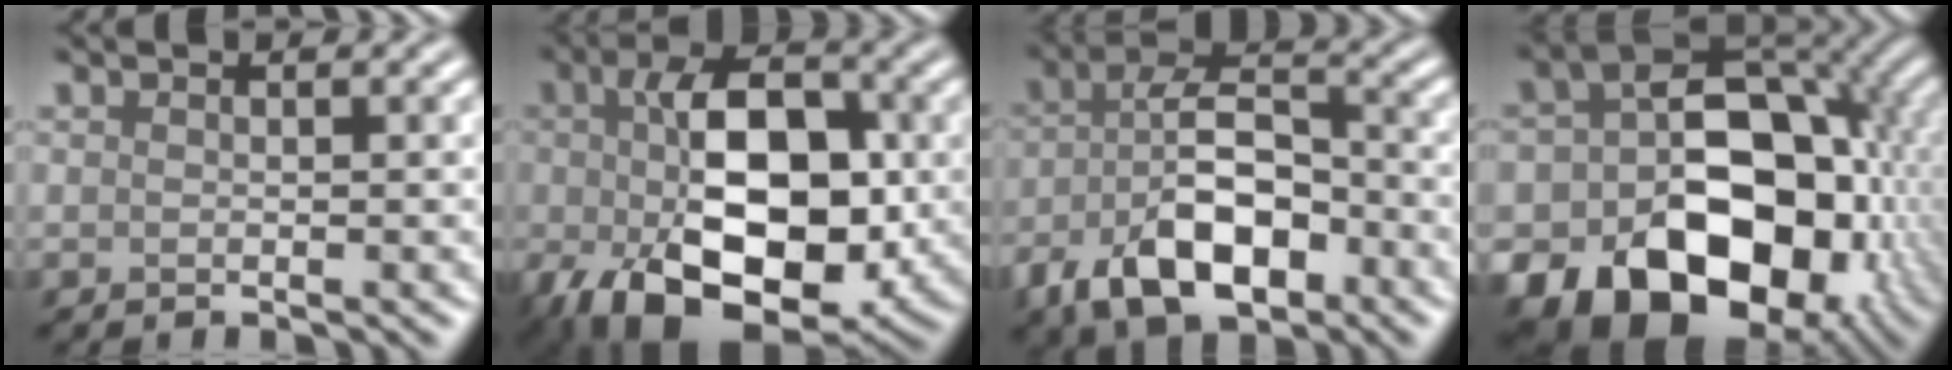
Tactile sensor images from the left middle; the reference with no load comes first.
{"total": 14.3, "force": [-1.9, 8.4, 11.5], "torque": [-0.199, -0.016, -0.034]}
{"total": 9.2, "force": [-4.1, 4.5, 6.9], "torque": [-0.130, 0.008, -0.079]}
{"total": 19.2, "force": [-6.7, 13.7, 11.7], "torque": [-0.149, -0.007, -0.113]}